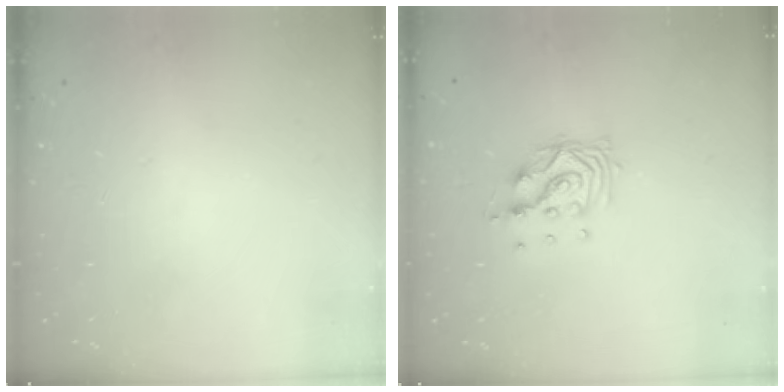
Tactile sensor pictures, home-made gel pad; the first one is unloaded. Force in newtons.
{"total": 9.8, "press": 9.8, "slide": 0.7}